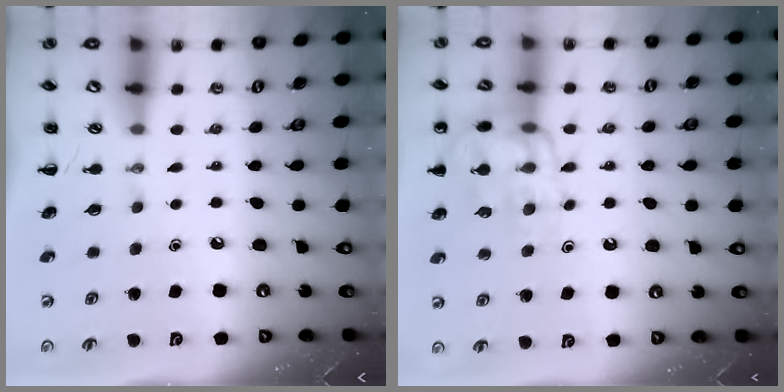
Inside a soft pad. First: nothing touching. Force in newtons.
{"total": 14.5, "press": 14.3, "slide": 1.9}